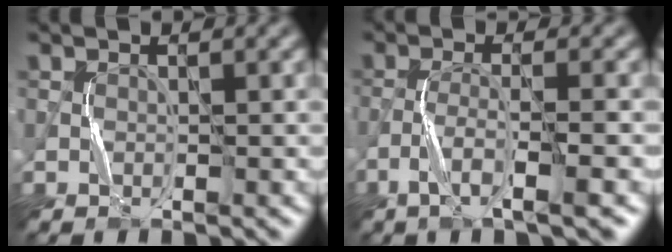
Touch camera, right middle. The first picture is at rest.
{"total": 3.6, "force": [-2.0, 0.1, 3.0], "torque": [-0.058, 0.002, -0.042]}